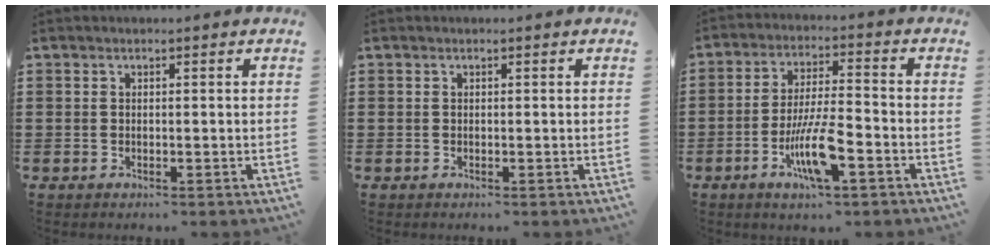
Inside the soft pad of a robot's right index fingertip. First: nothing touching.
{"total": 0.0}
{"total": 9.1, "force": [-3.8, 2.0, 8.0], "torque": [-0.161, -0.010, -0.069]}